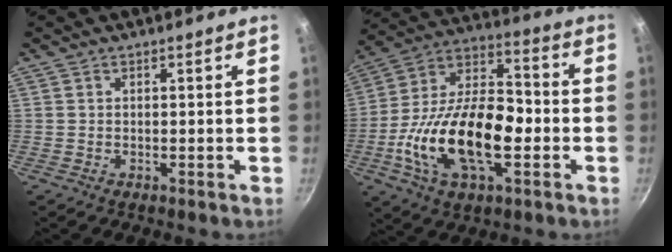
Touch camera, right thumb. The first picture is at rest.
{"total": 22.6, "force": [-5.1, 11.9, 18.5], "torque": [-0.319, 0.039, -0.100]}